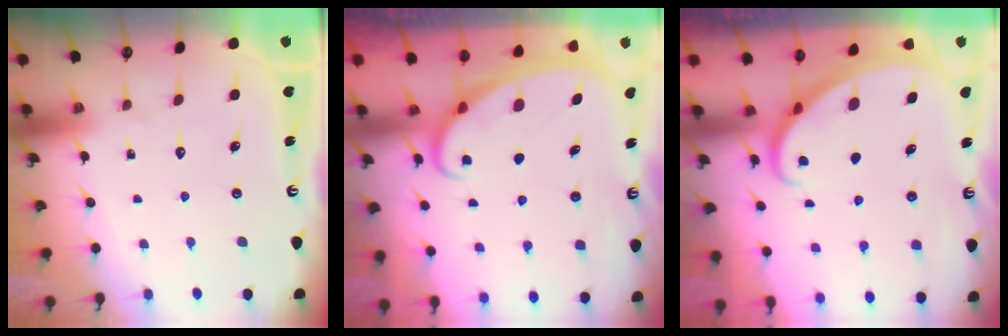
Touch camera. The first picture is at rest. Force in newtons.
{"total": 2.3, "press": 2.2, "slide": 0.3}
{"total": 2.8, "press": 2.8, "slide": 0.2}